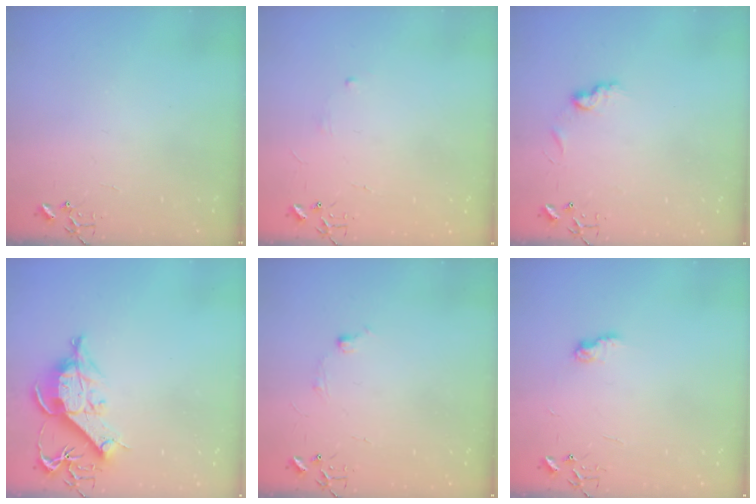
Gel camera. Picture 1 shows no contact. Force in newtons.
{"total": 2.9, "press": 2.8, "slide": 0.5}
{"total": 7.6, "press": 7.6, "slide": 0.7}
{"total": 11.0, "press": 11.0, "slide": 1.3}
{"total": 5.8, "press": 5.7, "slide": 0.7}
{"total": 6.3, "press": 6.3, "slide": 0.1}